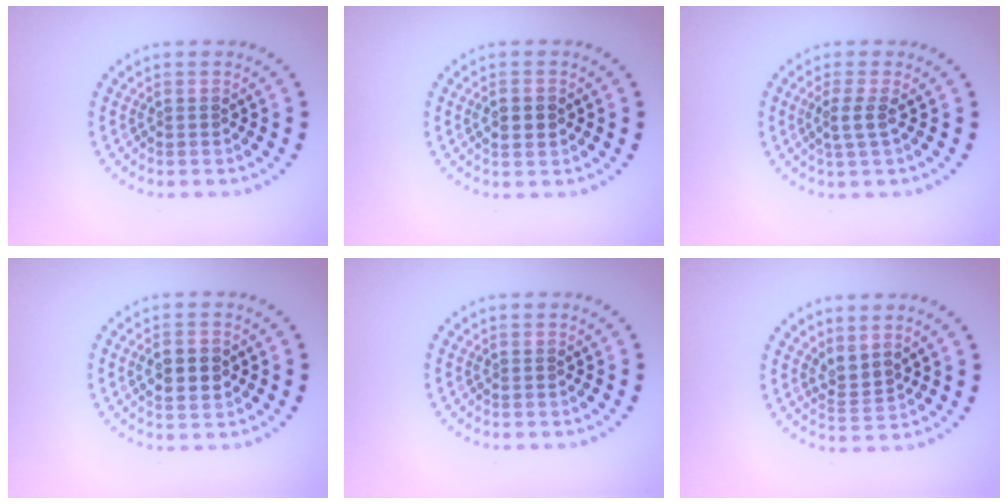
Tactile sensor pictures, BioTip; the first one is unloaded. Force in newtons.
{"total": 1.7, "press": 1.7, "slide": 0.1}
{"total": 1.7, "press": 1.3, "slide": 1.1}
{"total": 3.2, "press": 3.2, "slide": 0.1}
{"total": 0.0}
{"total": 2.1, "press": 1.4, "slide": 1.5}